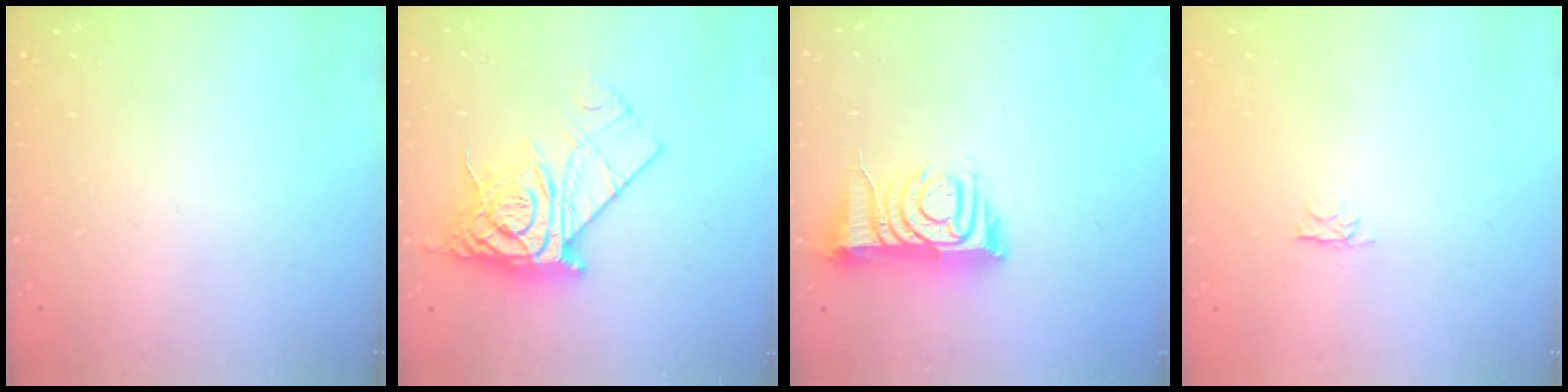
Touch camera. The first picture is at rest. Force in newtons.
{"total": 12.9, "press": 12.8, "slide": 1.5}
{"total": 9.4, "press": 9.3, "slide": 1.2}
{"total": 2.8, "press": 2.7, "slide": 0.4}